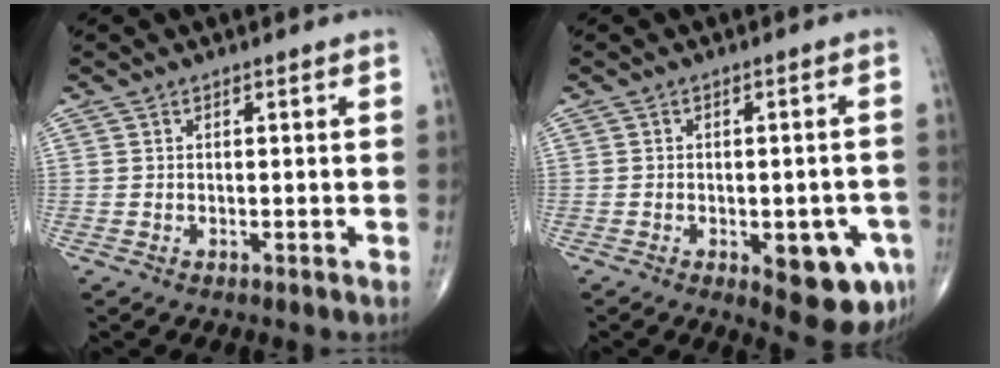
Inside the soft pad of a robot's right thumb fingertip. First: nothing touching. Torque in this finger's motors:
{"motor_torque": [1.18, 1.32, 0.42, -0.58, 0.17]}